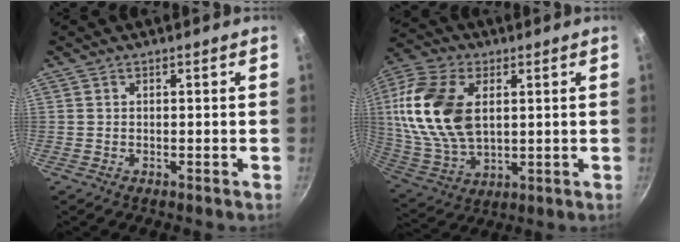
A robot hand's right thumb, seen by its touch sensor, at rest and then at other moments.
{"total": 19.9, "force": [3.9, 12.3, 15.2], "torque": [-0.297, -0.009, 0.078]}